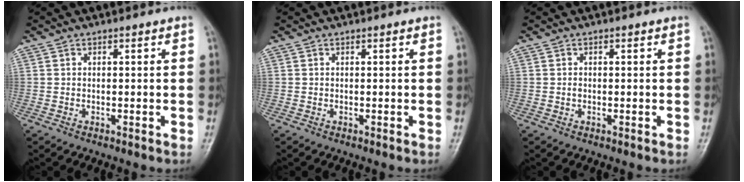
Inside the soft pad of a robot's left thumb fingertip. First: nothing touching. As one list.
[{"total": 0.0}, {"total": 0.5, "force": [-0.1, 0.4, 0.3], "torque": [-0.003, 0.001, -0.003]}]